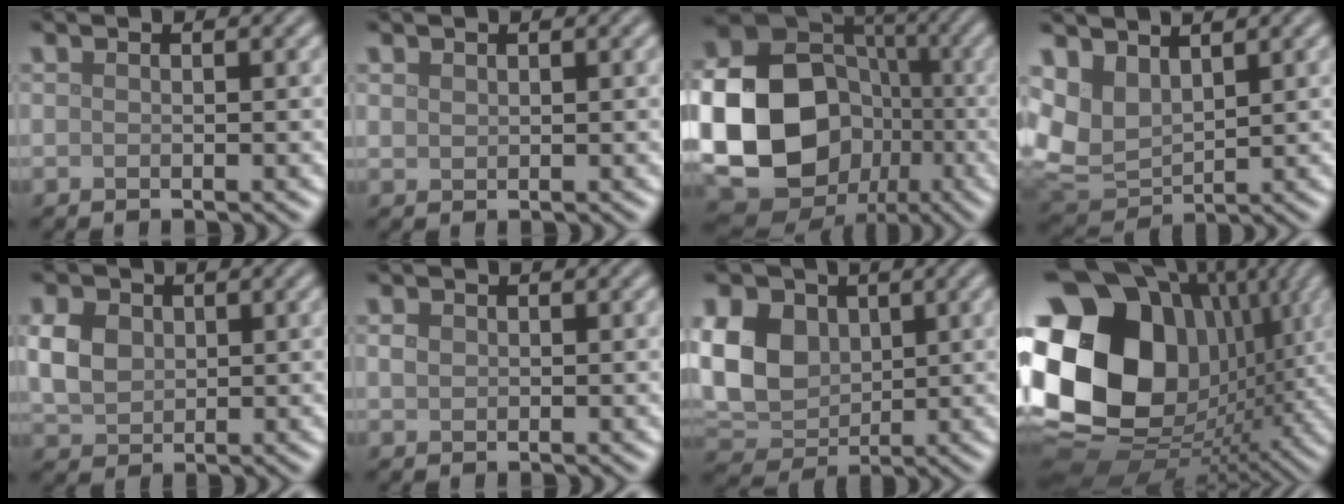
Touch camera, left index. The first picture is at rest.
{"total": 0.9, "force": [0.6, 0.5, 0.2], "torque": [-0.005, 0.000, 0.015]}
{"total": 20.8, "force": [-3.3, 18.1, 9.7], "torque": [-0.210, -0.029, -0.078]}
{"total": 5.7, "force": [2.1, 3.9, 3.6], "torque": [-0.099, -0.007, 0.045]}
{"total": 4.5, "force": [0.9, 3.5, 2.7], "torque": [-0.071, 0.006, 0.014]}
{"total": 0.9, "force": [0.2, 0.8, 0.4], "torque": [-0.008, 0.002, 0.002]}
{"total": 9.1, "force": [2.1, 6.8, 5.7], "torque": [-0.145, 0.013, 0.028]}
{"total": 20.4, "force": [2.7, 15.8, 12.7], "torque": [-0.278, 0.008, 0.066]}